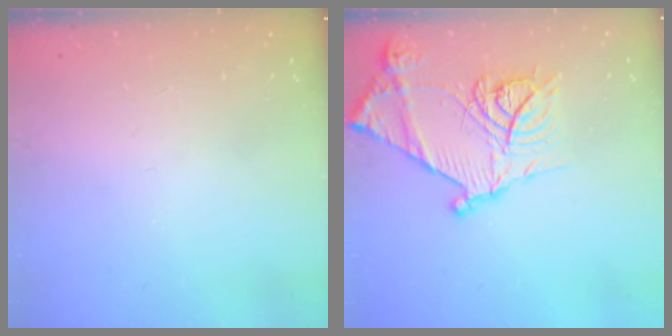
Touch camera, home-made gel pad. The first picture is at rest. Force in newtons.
{"total": 18.1, "press": 18.1, "slide": 1.2}